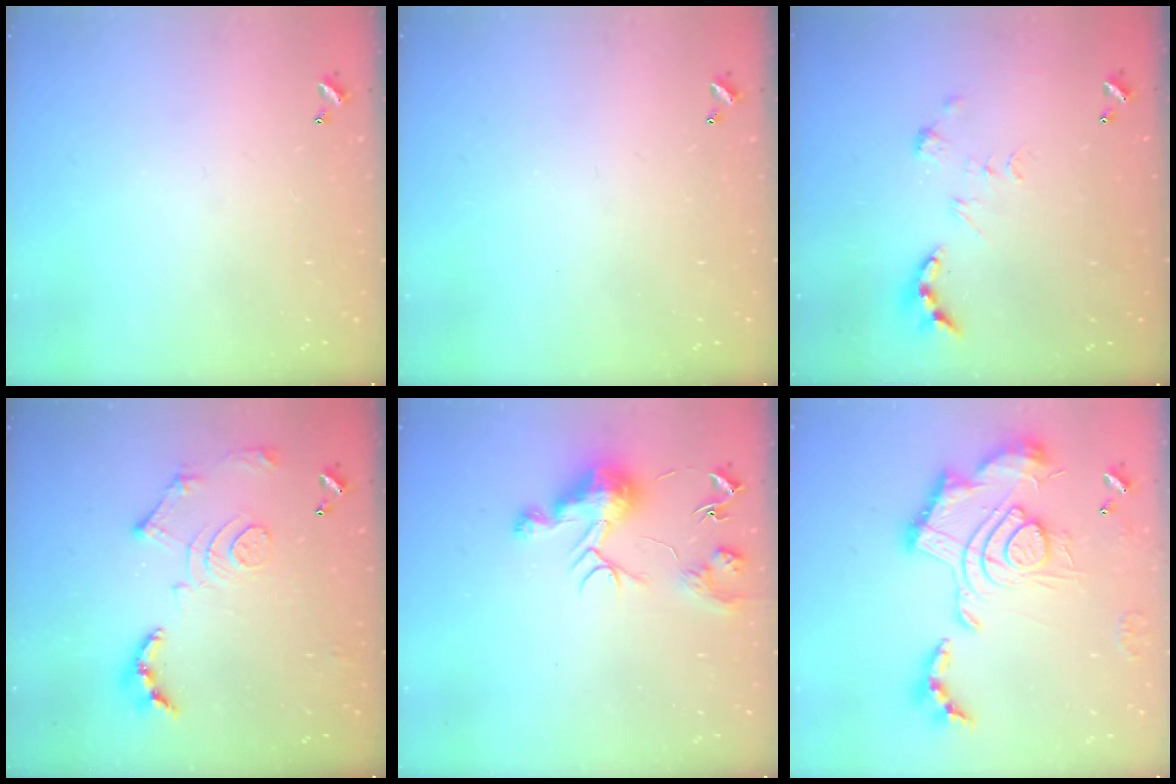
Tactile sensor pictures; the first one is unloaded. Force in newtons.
{"total": 0.0}
{"total": 4.9, "press": 4.8, "slide": 0.8}
{"total": 14.2, "press": 14.1, "slide": 1.4}
{"total": 10.0, "press": 10.0, "slide": 0.3}
{"total": 2.5, "press": 1.9, "slide": 1.7}